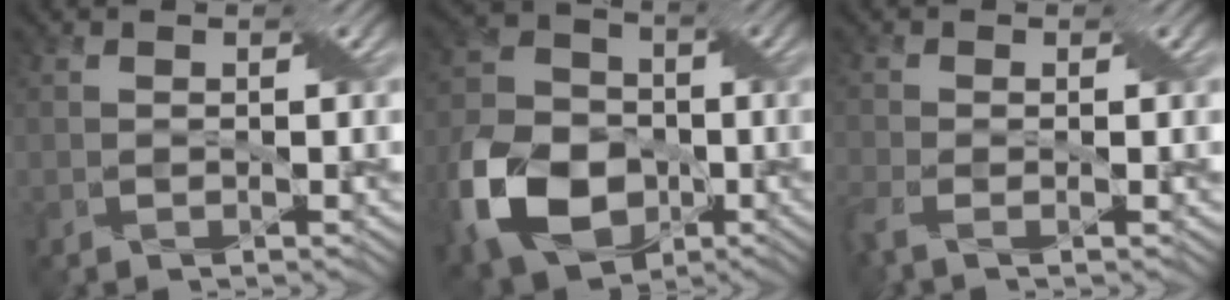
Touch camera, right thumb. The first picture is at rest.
{"total": 13.2, "force": [-5.0, 9.8, 7.3], "torque": [-0.172, -0.020, -0.113]}
{"total": 3.0, "force": [-1.6, 0.9, 2.3], "torque": [-0.064, -0.007, -0.040]}